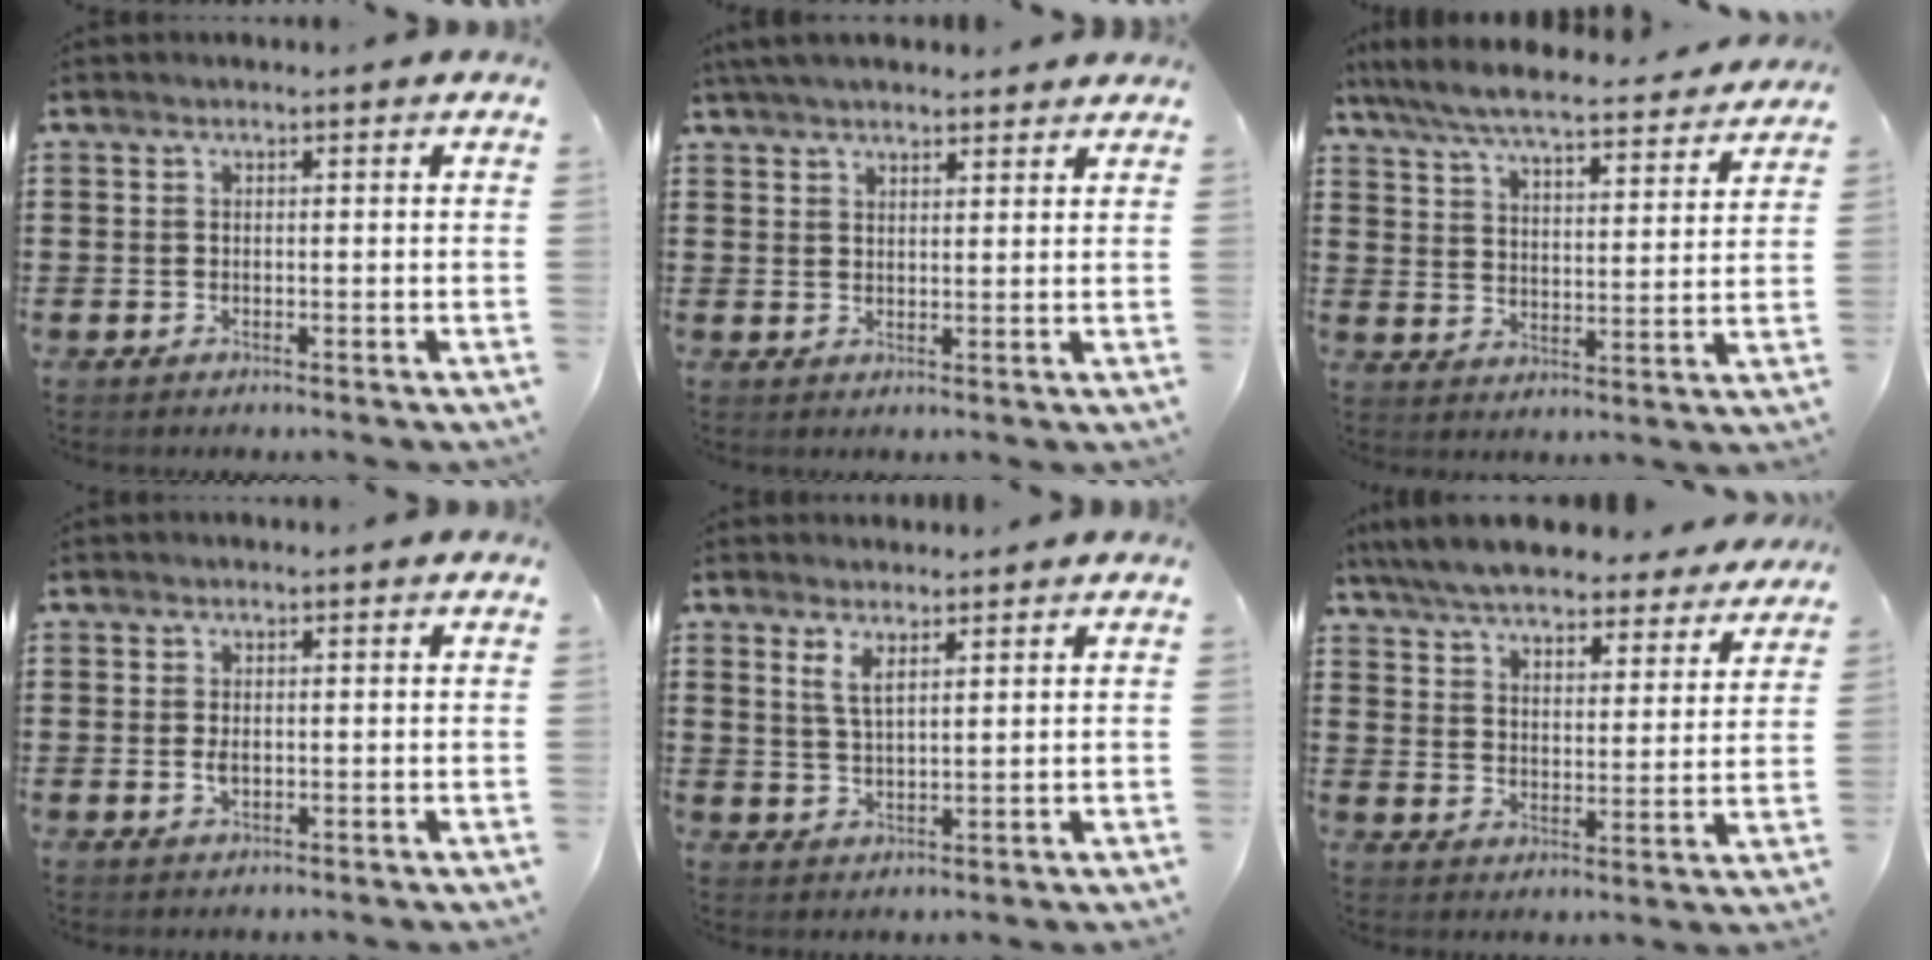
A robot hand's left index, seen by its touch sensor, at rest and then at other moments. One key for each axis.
{"total": 3.8, "fx": 3.5, "fy": 0.5, "fz": 1.3, "tx": -0.033, "ty": -0.001, "tz": 0.066}
{"total": 6.9, "fx": 6.4, "fy": 0.2, "fz": 2.5, "tx": -0.076, "ty": -0.041, "tz": 0.110}
{"total": 1.6, "fx": 0.0, "fy": 0.7, "fz": 1.4, "tx": -0.029, "ty": 0.001, "tz": -0.001}
{"total": 3.4, "fx": 2.3, "fy": 1.1, "fz": 2.3, "tx": -0.051, "ty": 0.004, "tz": 0.041}
{"total": 7.1, "fx": 6.8, "fy": 0.7, "fz": 2.0, "tx": -0.069, "ty": -0.036, "tz": 0.121}